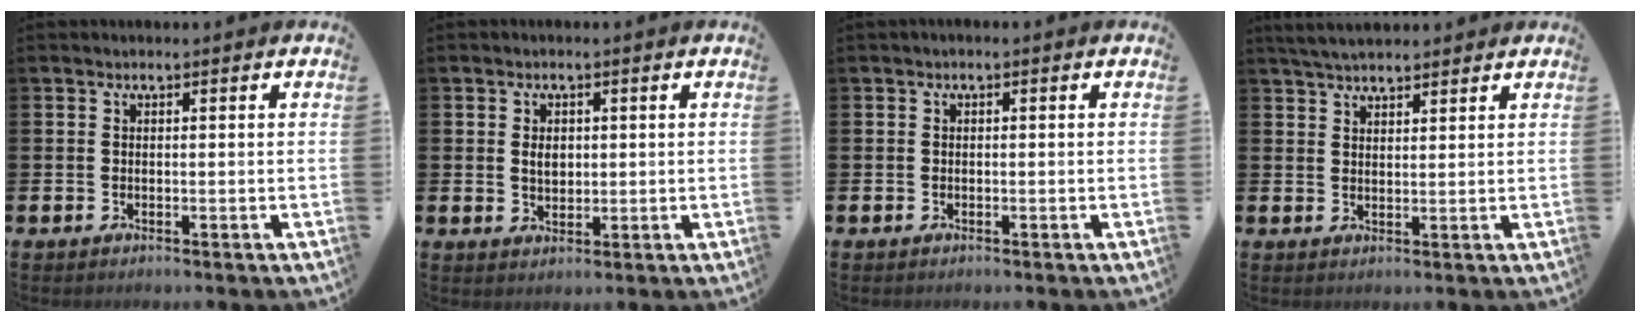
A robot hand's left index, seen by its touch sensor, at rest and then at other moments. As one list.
[{"total": 2.4, "force": [0.6, 1.7, 1.7], "torque": [-0.014, -0.001, 0.005]}, {"total": 0.6, "force": [-0.4, 0.1, 0.4], "torque": [-0.015, 0.001, -0.006]}, {"total": 3.9, "force": [3.6, 0.8, 1.0], "torque": [-0.028, -0.008, 0.068]}]